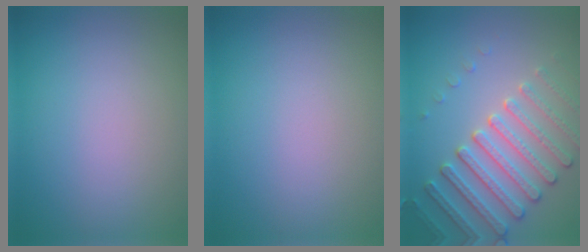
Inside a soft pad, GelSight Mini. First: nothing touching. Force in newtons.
{"total": 0.0}
{"total": 4.7, "press": 4.6, "slide": 1.0}